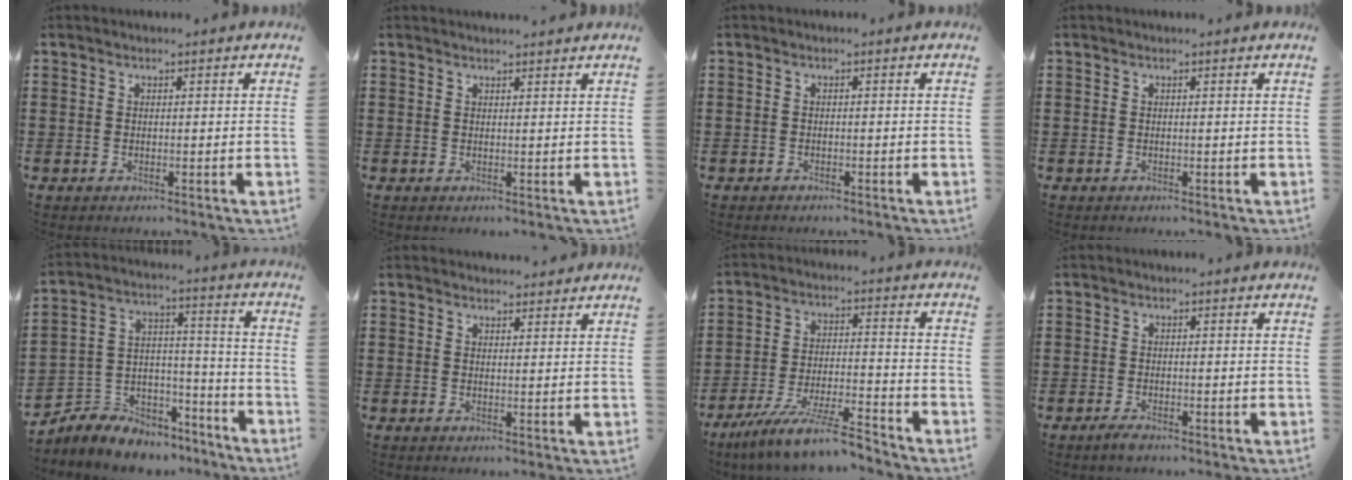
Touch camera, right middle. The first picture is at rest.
{"total": 1.0, "force": [1.0, 0.0, 0.2], "torque": [0.002, -0.004, 0.017]}
{"total": 0.6, "force": [-0.6, 0.2, 0.1], "torque": [-0.002, 0.000, -0.013]}
{"total": 0.0}
{"total": 6.4, "force": [-5.9, 2.2, -0.2], "torque": [-0.007, 0.009, -0.120]}
{"total": 1.5, "force": [1.4, 0.3, 0.0], "torque": [0.004, 0.000, 0.026]}
{"total": 9.4, "force": [-8.2, 0.2, 4.6], "torque": [-0.094, 0.001, -0.162]}
{"total": 1.3, "force": [-1.0, 0.2, 0.8], "torque": [-0.026, -0.008, -0.019]}